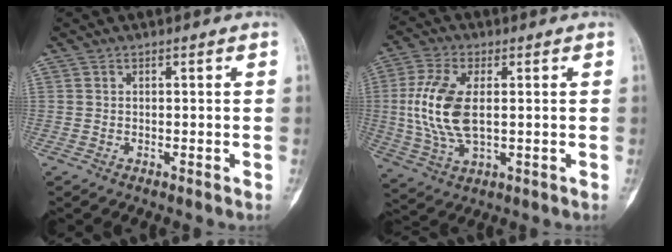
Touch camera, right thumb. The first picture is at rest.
{"total": 12.5, "force": [0.8, 6.4, 10.7], "torque": [-0.235, -0.002, 0.019]}